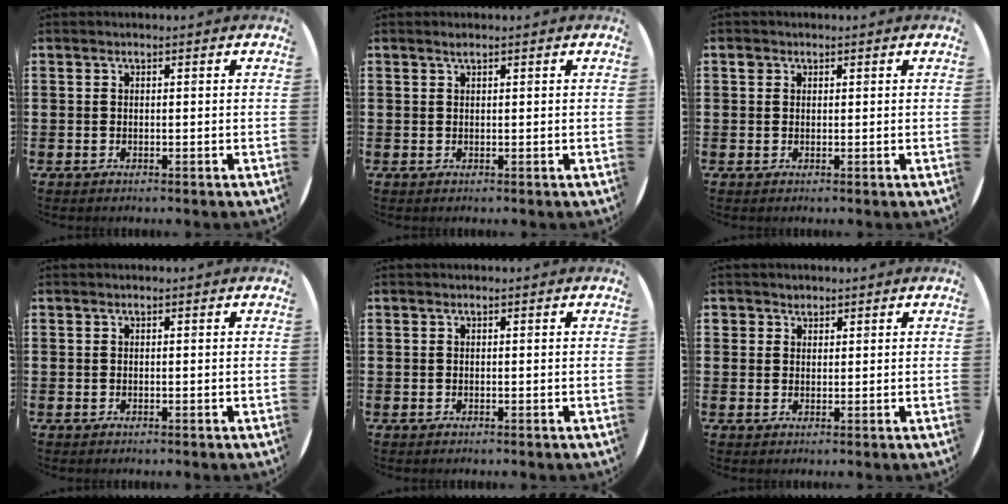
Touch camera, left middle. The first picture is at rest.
{"total": 0.5, "force": [0.5, 0.0, 0.2], "torque": [-0.004, 0.001, 0.009]}
{"total": 0.8, "force": [0.5, 0.7, 0.1], "torque": [0.006, 0.000, 0.008]}
{"total": 0.0}
{"total": 0.0}
{"total": 1.6, "force": [1.3, 0.9, -0.1], "torque": [0.008, -0.001, 0.024]}